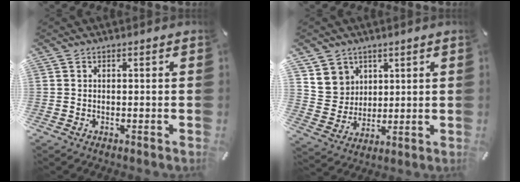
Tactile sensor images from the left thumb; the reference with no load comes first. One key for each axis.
{"total": 8.0, "fx": 3.9, "fy": 6.9, "fz": 0.1, "tx": -0.013, "ty": -0.028, "tz": 0.078}